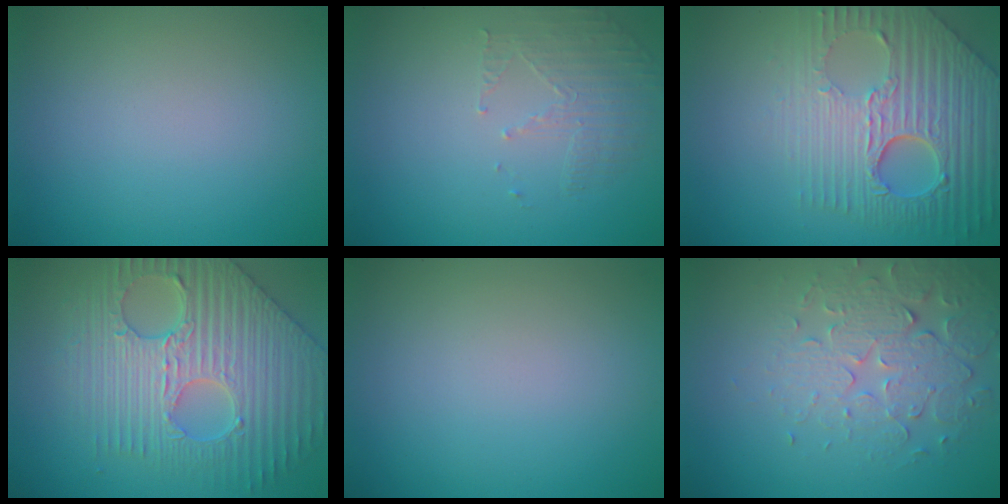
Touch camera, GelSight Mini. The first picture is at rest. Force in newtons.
{"total": 1.7, "press": 0.9, "slide": 1.4}
{"total": 8.4, "press": 5.9, "slide": 6.0}
{"total": 7.7, "press": 6.4, "slide": 4.3}
{"total": 0.0}
{"total": 4.2, "press": 3.9, "slide": 1.5}